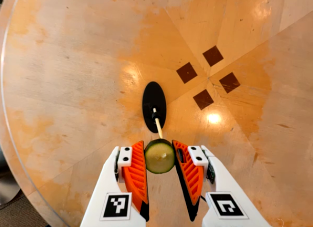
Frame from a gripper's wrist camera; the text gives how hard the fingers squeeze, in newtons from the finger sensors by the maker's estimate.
{"total": 8.1, "left": 8.2, "right": 8.0}